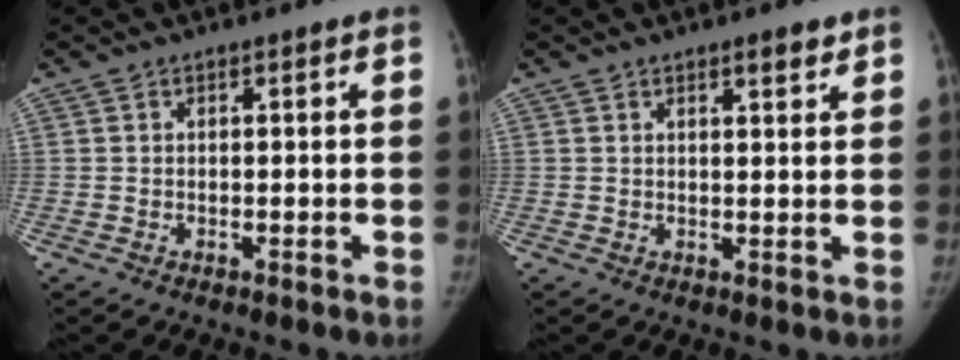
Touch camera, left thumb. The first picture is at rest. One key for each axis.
{"total": 2.6, "fx": 1.8, "fy": 0.6, "fz": 1.7, "tx": -0.018, "ty": -0.012, "tz": 0.027}